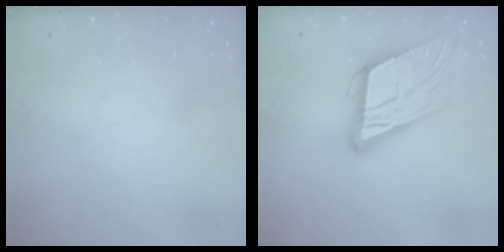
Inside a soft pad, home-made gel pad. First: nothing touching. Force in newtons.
{"total": 18.5, "press": 18.2, "slide": 3.6}